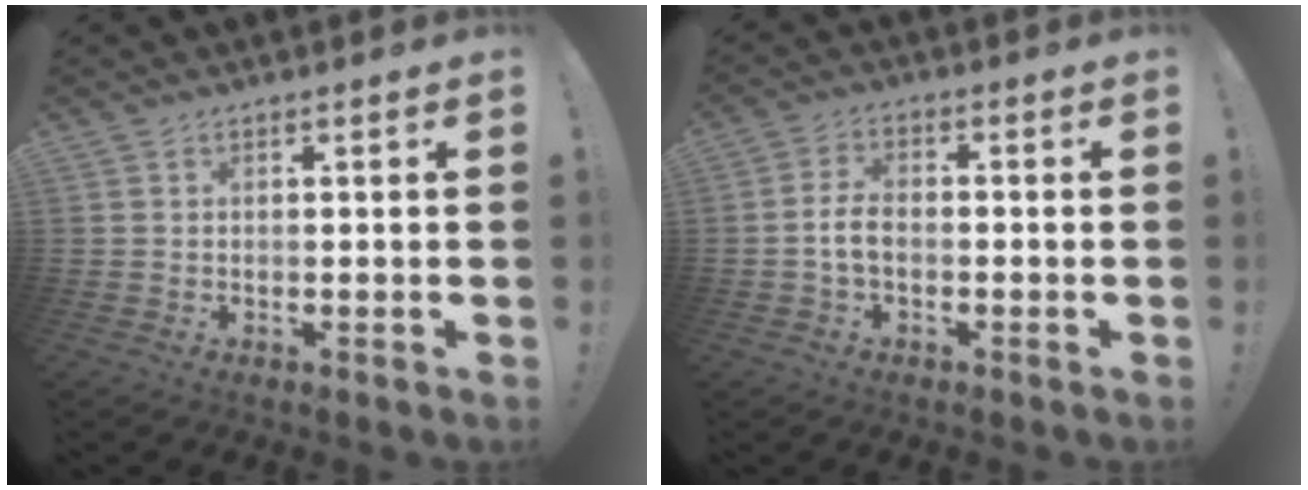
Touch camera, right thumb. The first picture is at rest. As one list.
[{"total": 5.3, "force": [-1.3, 2.9, 4.3], "torque": [-0.098, 0.009, -0.025]}]